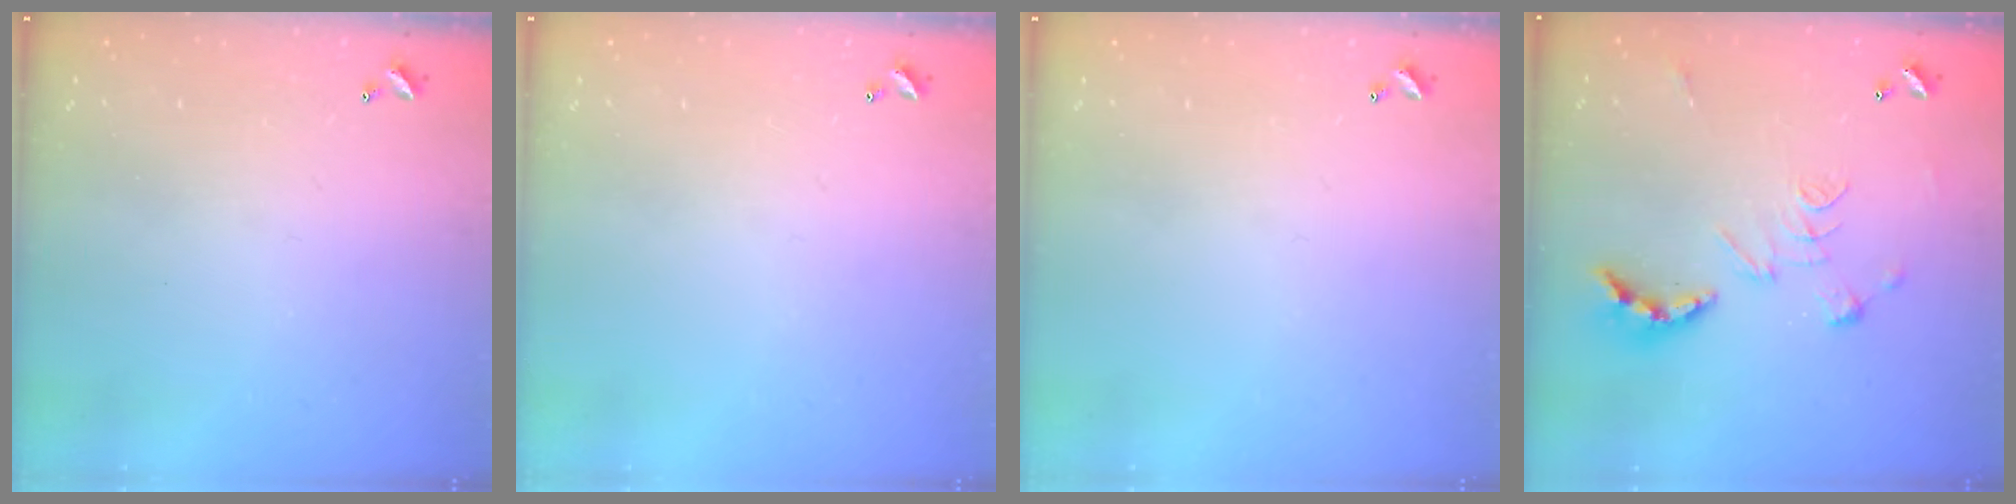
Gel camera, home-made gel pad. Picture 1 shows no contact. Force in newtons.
{"total": 0.0}
{"total": 0.0}
{"total": 2.5, "press": 2.0, "slide": 1.5}